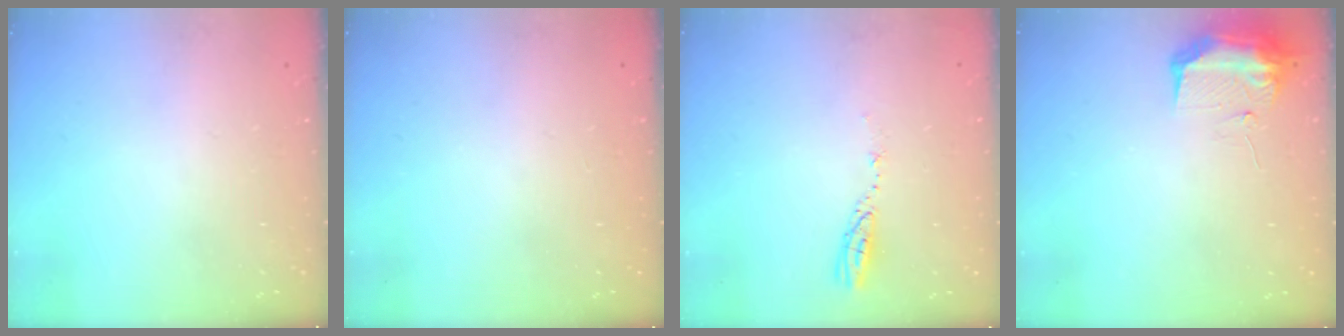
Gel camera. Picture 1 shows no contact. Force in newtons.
{"total": 0.0}
{"total": 3.7, "press": 3.7, "slide": 0.2}
{"total": 9.6, "press": 9.6, "slide": 0.3}